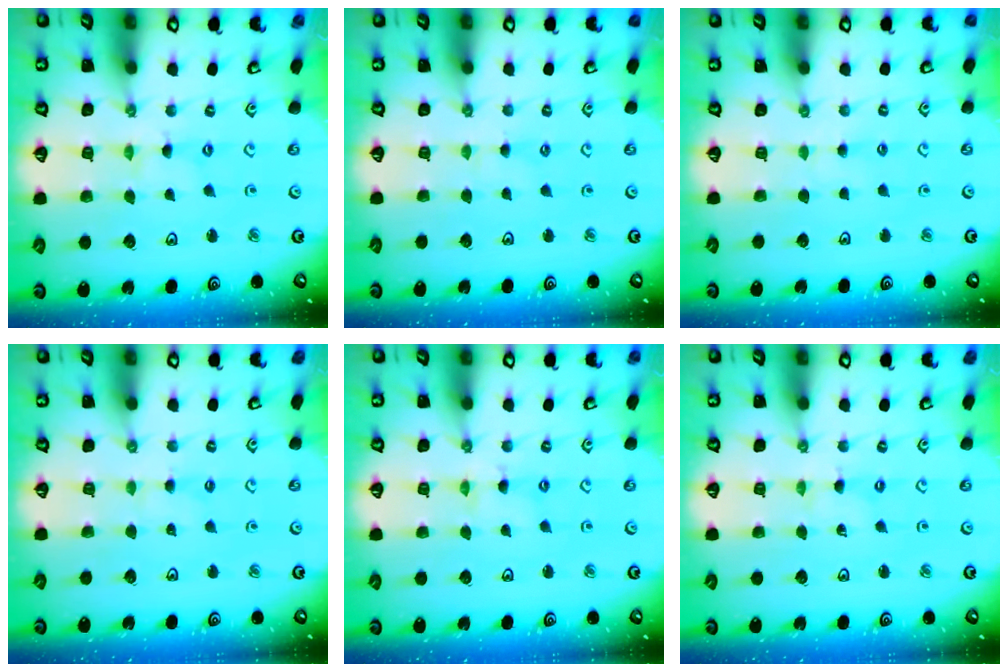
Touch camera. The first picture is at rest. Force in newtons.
{"total": 1.1, "press": 1.1, "slide": 0.4}
{"total": 2.2, "press": 2.2, "slide": 0.4}
{"total": 1.5, "press": 1.5, "slide": 0.3}
{"total": 1.6, "press": 1.6, "slide": 0.3}
{"total": 0.0}